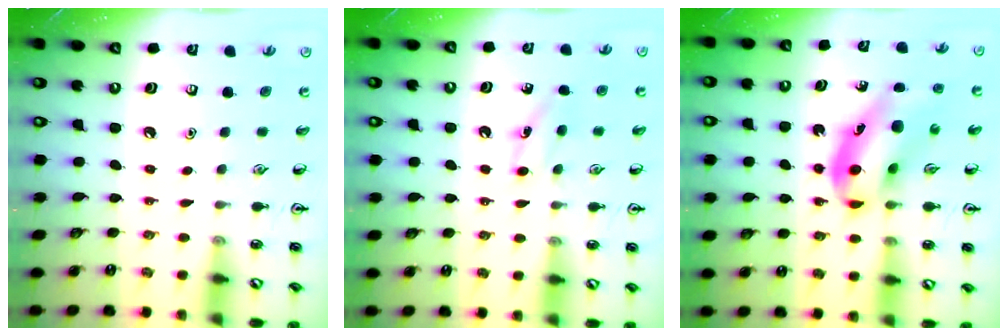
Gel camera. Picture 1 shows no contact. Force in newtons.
{"total": 6.7, "press": 6.4, "slide": 2.0}
{"total": 12.2, "press": 11.8, "slide": 3.3}